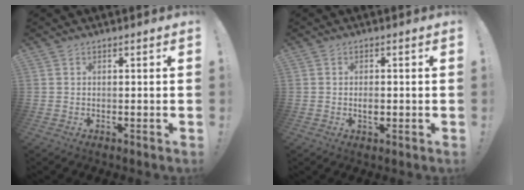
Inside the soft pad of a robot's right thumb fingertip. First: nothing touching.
{"total": 2.4, "force": [-0.5, 1.3, 1.9], "torque": [-0.019, -0.003, -0.010]}